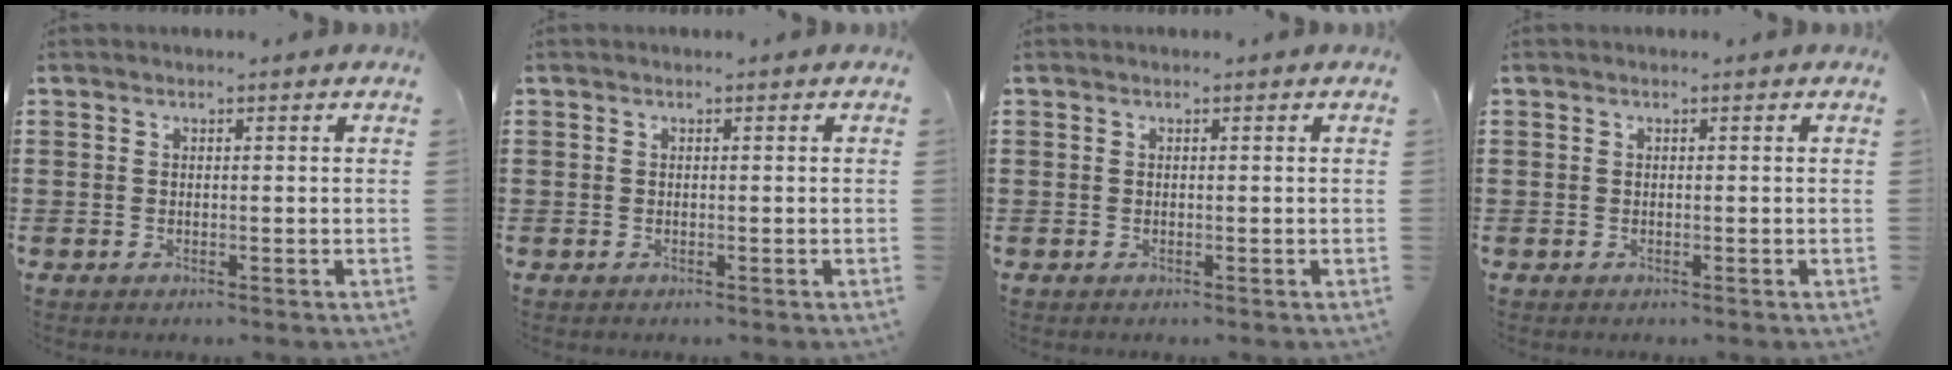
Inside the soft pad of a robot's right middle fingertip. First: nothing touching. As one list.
[{"total": 0.0}, {"total": 0.0}, {"total": 0.0}]